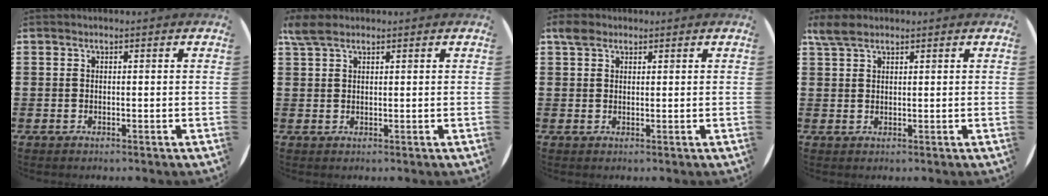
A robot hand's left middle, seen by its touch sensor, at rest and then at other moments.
{"total": 2.6, "force": [2.0, 1.0, 1.3], "torque": [-0.031, 0.005, 0.038]}
{"total": 2.0, "force": [1.6, 1.2, 0.5], "torque": [-0.005, 0.002, 0.028]}
{"total": 2.9, "force": [2.3, 1.1, 1.4], "torque": [-0.025, 0.003, 0.042]}